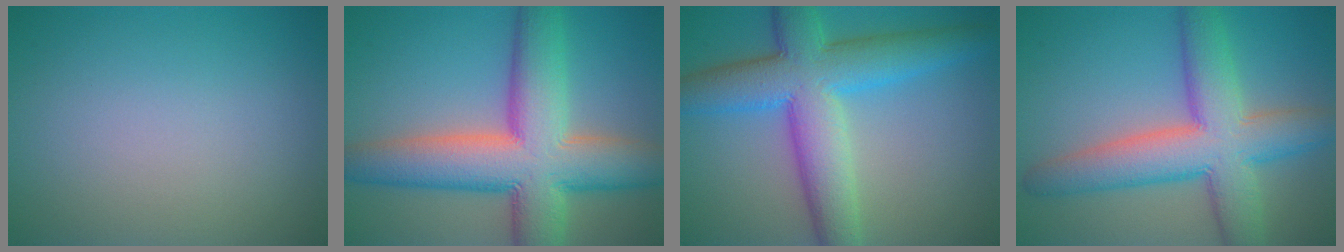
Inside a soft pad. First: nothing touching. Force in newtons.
{"total": 12.3, "press": 12.3, "slide": 0.5}
{"total": 9.6, "press": 9.6, "slide": 0.2}
{"total": 9.0, "press": 9.0, "slide": 0.6}